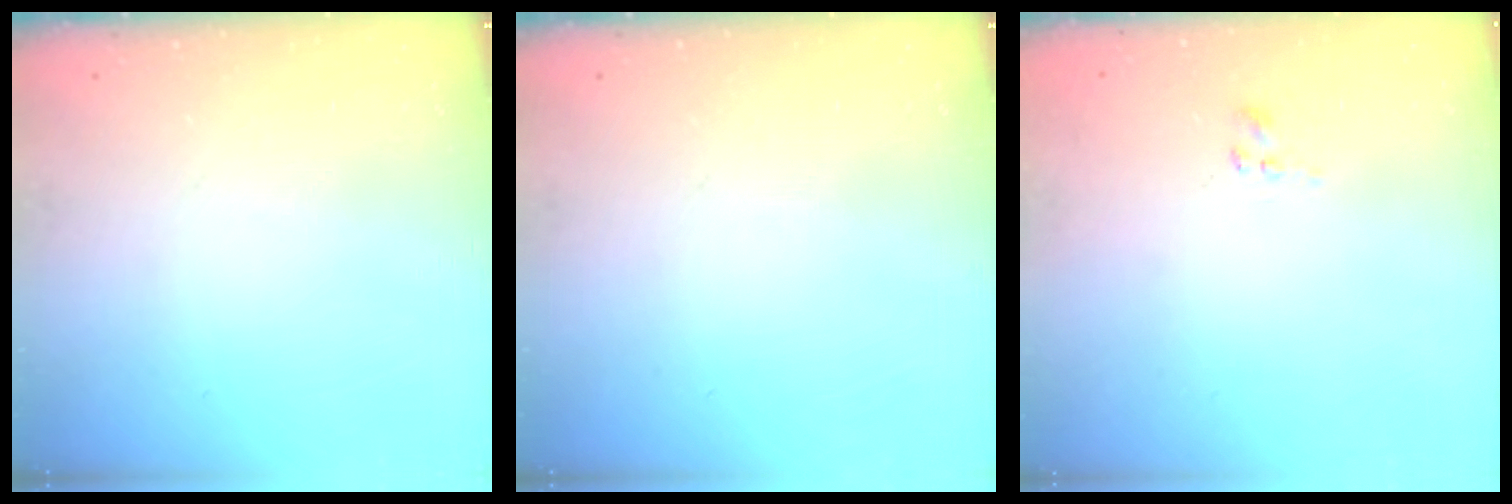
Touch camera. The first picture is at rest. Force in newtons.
{"total": 0.0}
{"total": 1.0, "press": 0.8, "slide": 0.6}